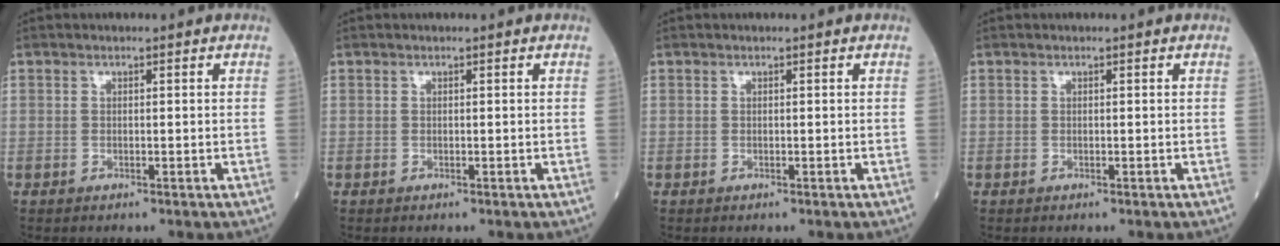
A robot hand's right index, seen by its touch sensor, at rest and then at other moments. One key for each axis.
{"total": 0.0}
{"total": 0.0}
{"total": 0.0}